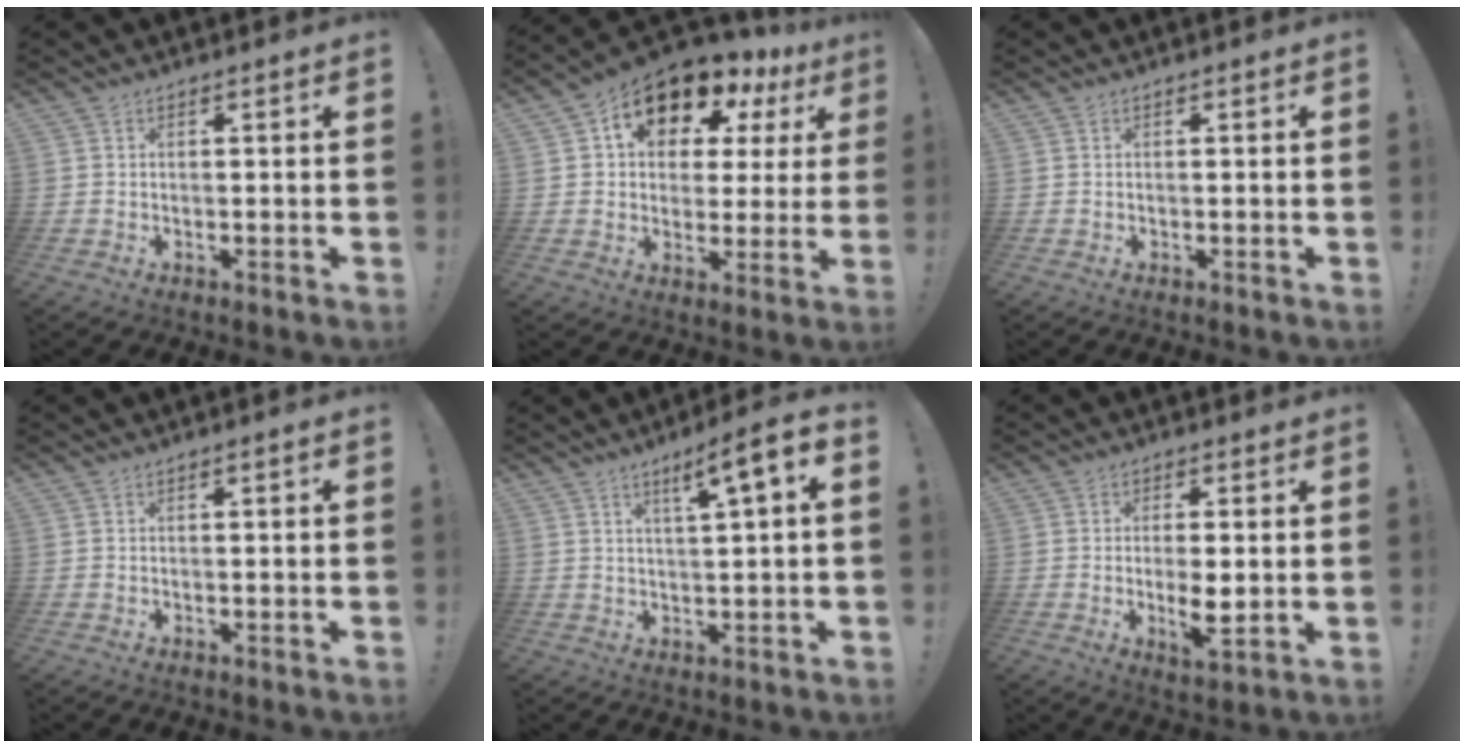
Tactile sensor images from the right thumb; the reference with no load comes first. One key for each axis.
{"total": 12.5, "fx": 7.3, "fy": 7.8, "fz": 6.4, "tx": -0.106, "ty": -0.050, "tz": 0.129}
{"total": 0.0}
{"total": 0.7, "fx": -0.1, "fy": 0.1, "fz": 0.7, "tx": -0.011, "ty": 0.001, "tz": -0.002}
{"total": 7.9, "fx": 3.2, "fy": 0.6, "fz": 7.2, "tx": -0.098, "ty": -0.018, "tz": 0.044}
{"total": 6.8, "fx": -0.7, "fy": 2.0, "fz": 6.4, "tx": -0.112, "ty": -0.007, "tz": -0.011}